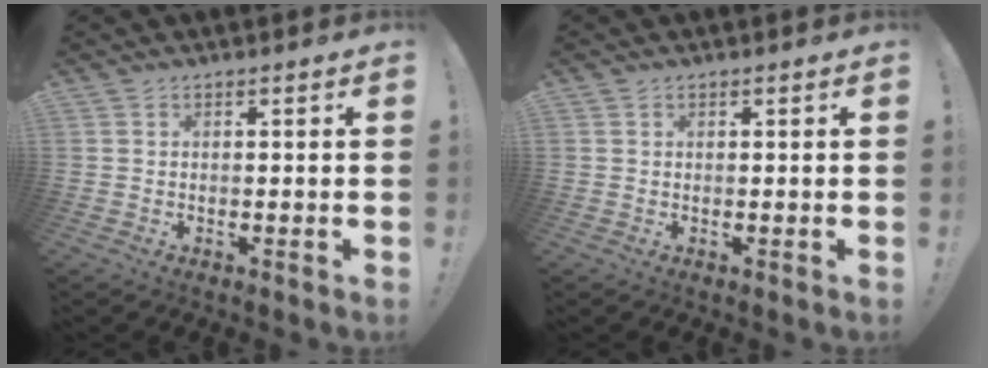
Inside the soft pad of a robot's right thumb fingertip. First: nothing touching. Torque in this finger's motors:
{"motor_torque": [-0.08, -0.21, -0.03, 0.03, 0.03]}